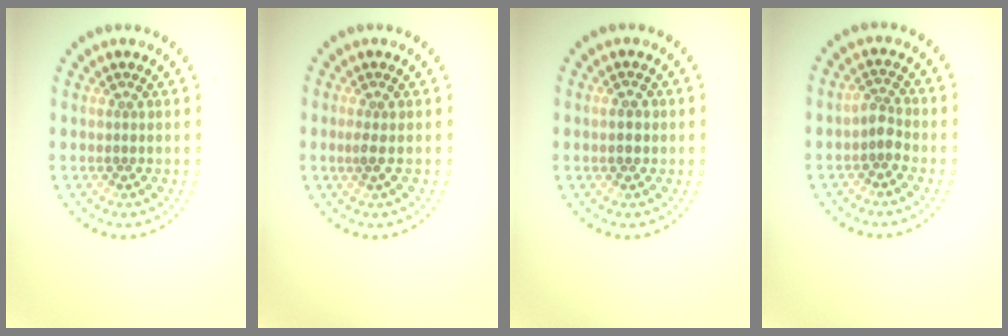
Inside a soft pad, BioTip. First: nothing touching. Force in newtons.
{"total": 1.0, "press": 0.8, "slide": 0.6}
{"total": 2.0, "press": 2.0, "slide": 0.1}
{"total": 1.6, "press": 1.5, "slide": 0.7}